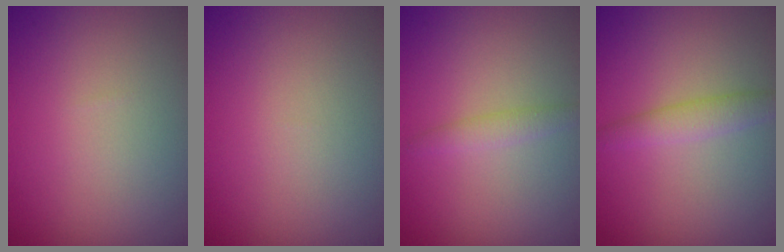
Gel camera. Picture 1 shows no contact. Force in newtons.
{"total": 0.0}
{"total": 1.3, "press": 1.3, "slide": 0.1}
{"total": 2.0, "press": 2.0, "slide": 0.1}